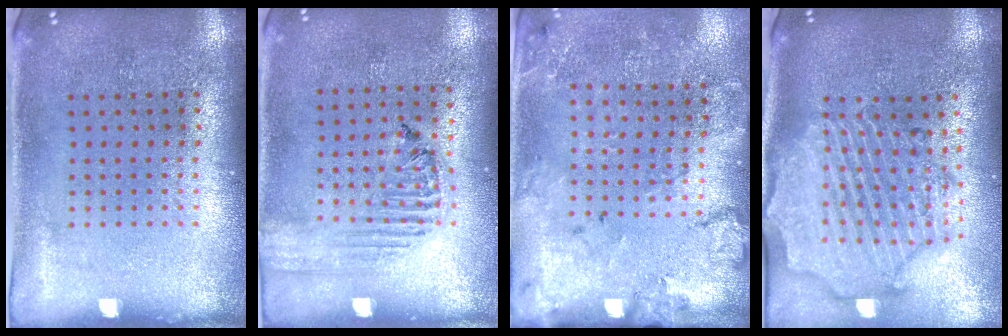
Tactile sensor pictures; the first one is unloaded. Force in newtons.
{"total": 1.6, "press": 1.6, "slide": 0.3}
{"total": 1.8, "press": 1.6, "slide": 0.8}
{"total": 3.0, "press": 2.6, "slide": 1.5}